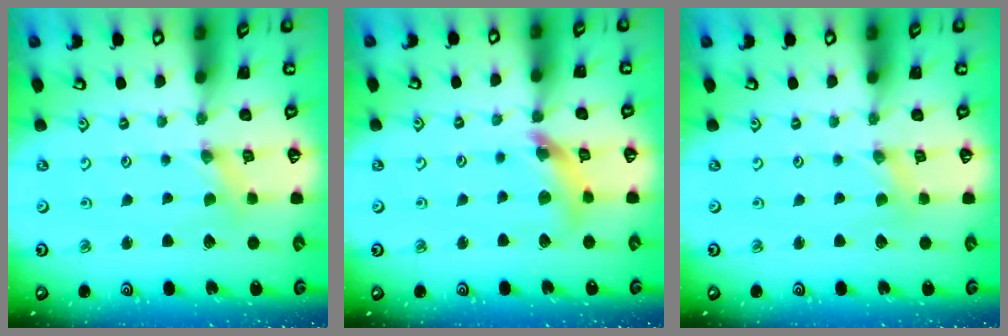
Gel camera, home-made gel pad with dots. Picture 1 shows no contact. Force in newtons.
{"total": 12.0, "press": 11.9, "slide": 1.3}
{"total": 0.8, "press": 0.8, "slide": 0.1}